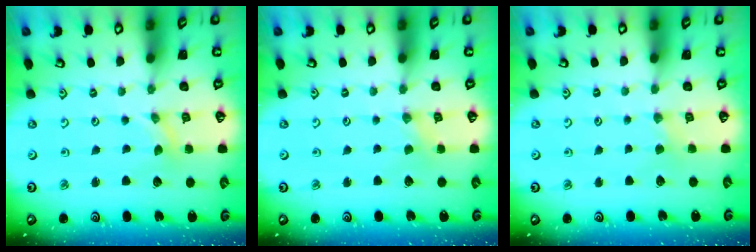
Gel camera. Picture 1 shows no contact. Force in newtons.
{"total": 0.0}
{"total": 1.6, "press": 1.5, "slide": 0.4}